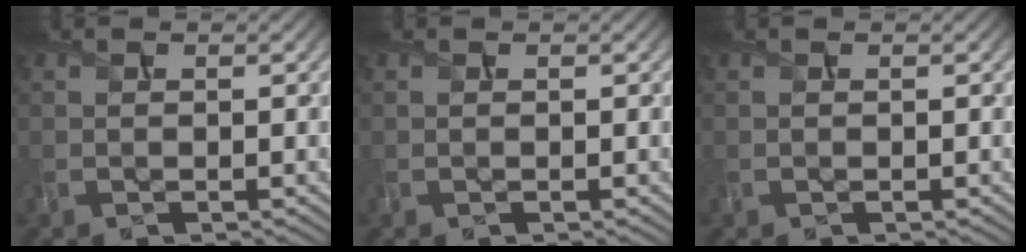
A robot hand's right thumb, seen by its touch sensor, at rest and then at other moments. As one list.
[{"total": 0.0}, {"total": 0.0}]